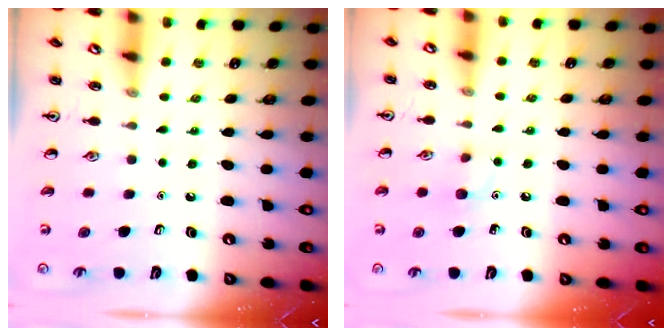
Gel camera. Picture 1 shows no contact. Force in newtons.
{"total": 5.4, "press": 5.2, "slide": 1.6}